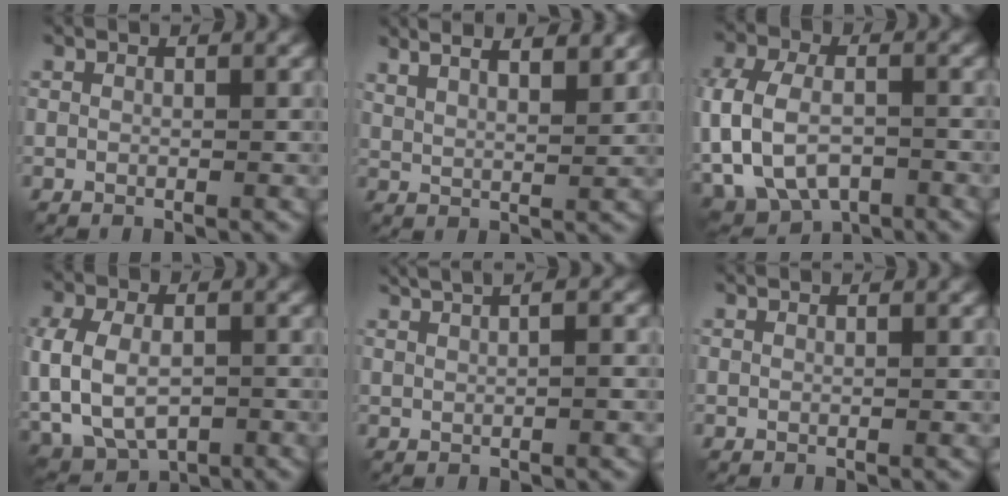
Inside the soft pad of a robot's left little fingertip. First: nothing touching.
{"total": 9.2, "force": [6.2, 3.4, 5.9], "torque": [-0.072, 0.032, 0.063]}
{"total": 11.3, "force": [-4.1, 7.3, 7.7], "torque": [-0.163, -0.007, -0.046]}
{"total": 10.8, "force": [-2.5, 7.2, 7.7], "torque": [-0.161, -0.005, -0.019]}
{"total": 4.9, "force": [2.2, 1.9, 3.9], "torque": [-0.055, 0.025, 0.026]}
{"total": 0.0}